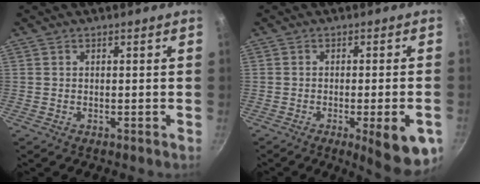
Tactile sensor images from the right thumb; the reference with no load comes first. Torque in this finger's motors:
{"motor_torque": [1.32, 1.08, 1.20, -0.27, 0.25]}